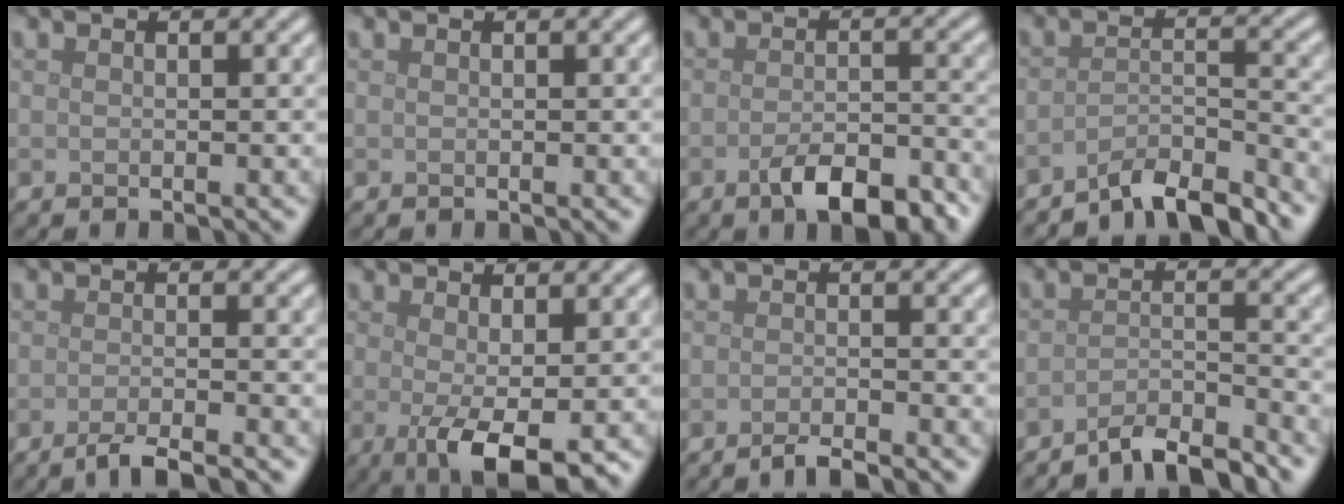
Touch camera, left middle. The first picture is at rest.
{"total": 0.0}
{"total": 4.9, "force": [-2.9, 1.8, 3.6], "torque": [-0.066, -0.004, -0.044]}
{"total": 4.9, "force": [-4.3, 0.9, 2.2], "torque": [-0.041, -0.002, -0.078]}
{"total": 3.0, "force": [-2.2, 0.4, 1.9], "torque": [-0.025, -0.003, -0.049]}
{"total": 3.9, "force": [-0.5, 0.9, 3.7], "torque": [-0.070, -0.014, -0.008]}
{"total": 2.2, "force": [-1.8, 0.3, 1.2], "torque": [-0.014, -0.003, -0.038]}
{"total": 4.5, "force": [-4.0, 0.7, 1.8], "torque": [-0.034, 0.000, -0.074]}